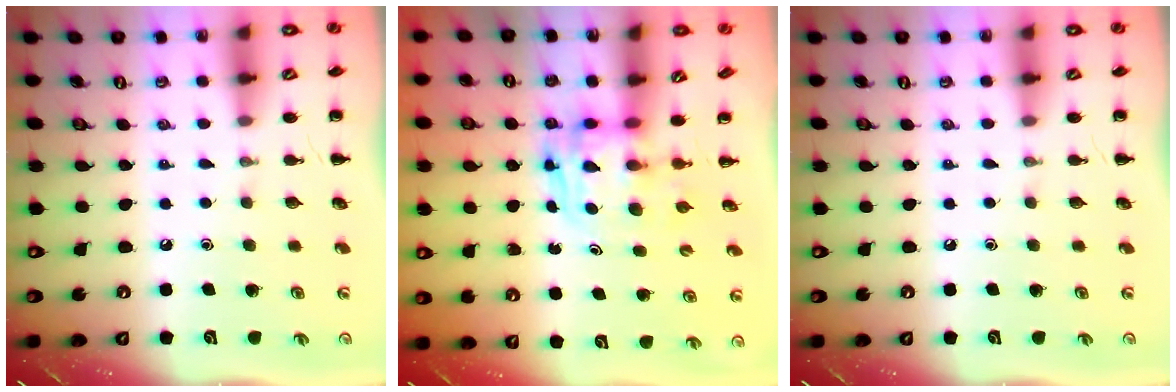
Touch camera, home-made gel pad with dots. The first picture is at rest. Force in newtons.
{"total": 2.6, "press": 2.6, "slide": 0.2}
{"total": 0.0}